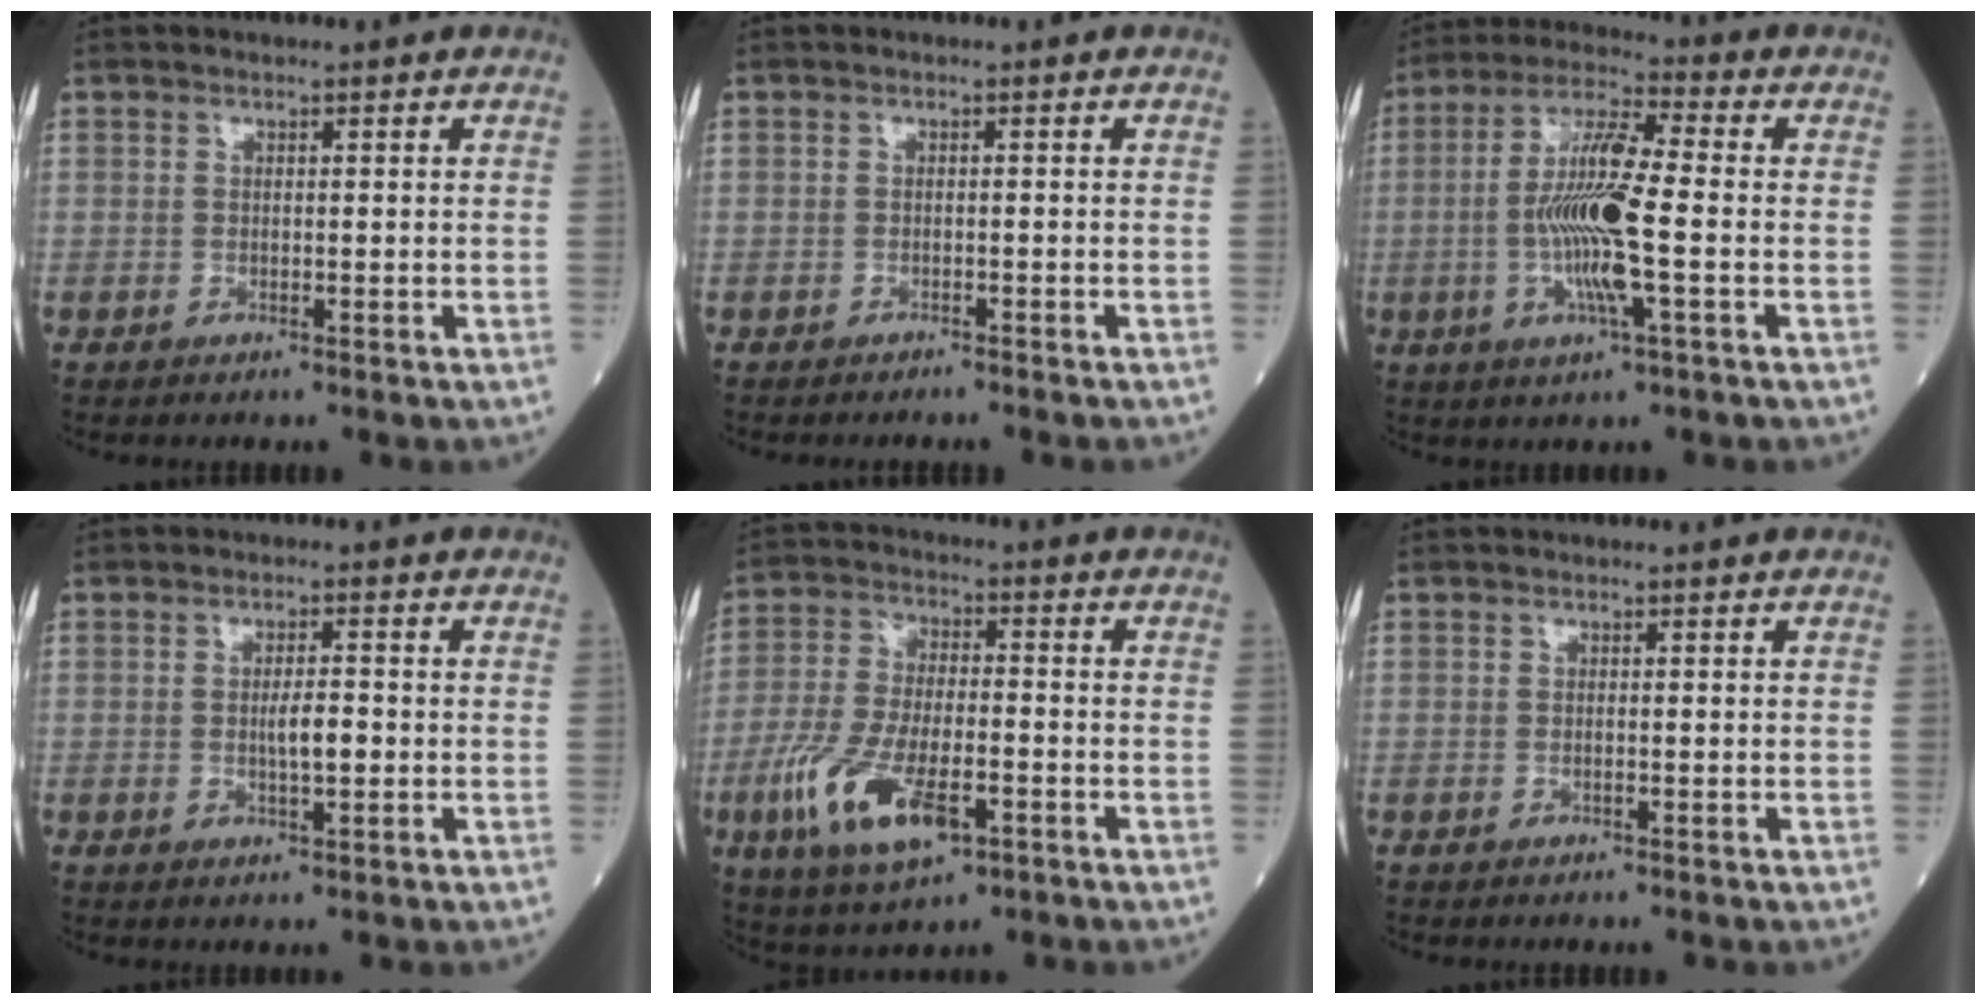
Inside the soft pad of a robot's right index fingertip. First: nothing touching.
{"total": 3.4, "force": [-3.1, 0.1, 1.3], "torque": [-0.020, -0.002, -0.038]}
{"total": 11.9, "force": [-1.7, 1.0, 11.8], "torque": [-0.229, -0.001, -0.039]}
{"total": 3.1, "force": [-0.4, 0.6, 3.1], "torque": [-0.054, 0.000, -0.005]}
{"total": 13.2, "force": [-5.5, 4.5, 11.1], "torque": [-0.230, -0.015, -0.094]}
{"total": 0.0}